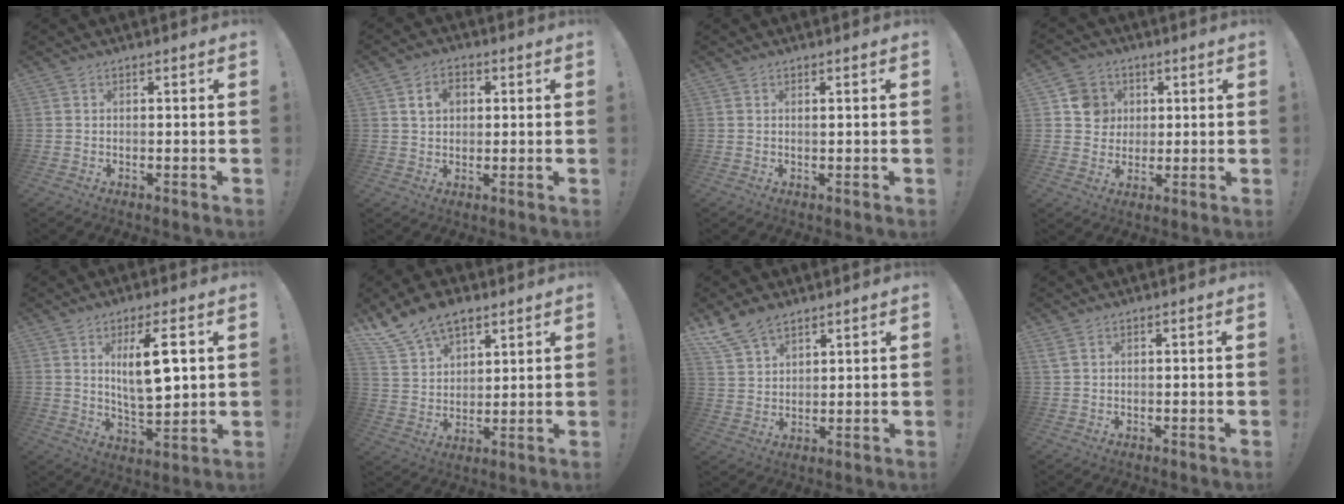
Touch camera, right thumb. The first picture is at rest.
{"total": 6.2, "force": [2.0, 4.7, 3.6], "torque": [-0.057, 0.006, 0.035]}
{"total": 0.7, "force": [0.4, -0.1, 0.6], "torque": [-0.002, -0.002, 0.004]}
{"total": 9.0, "force": [2.5, 8.3, 2.3], "torque": [-0.014, -0.013, 0.052]}
{"total": 12.1, "force": [3.4, 3.4, 11.1], "torque": [-0.189, -0.014, 0.048]}
{"total": 12.1, "force": [9.1, 6.6, 4.5], "torque": [-0.089, -0.055, 0.175]}
{"total": 8.7, "force": [6.9, 4.4, 3.1], "torque": [-0.068, -0.035, 0.139]}
{"total": 1.6, "force": [0.8, 0.6, 1.3], "torque": [-0.028, 0.001, 0.016]}